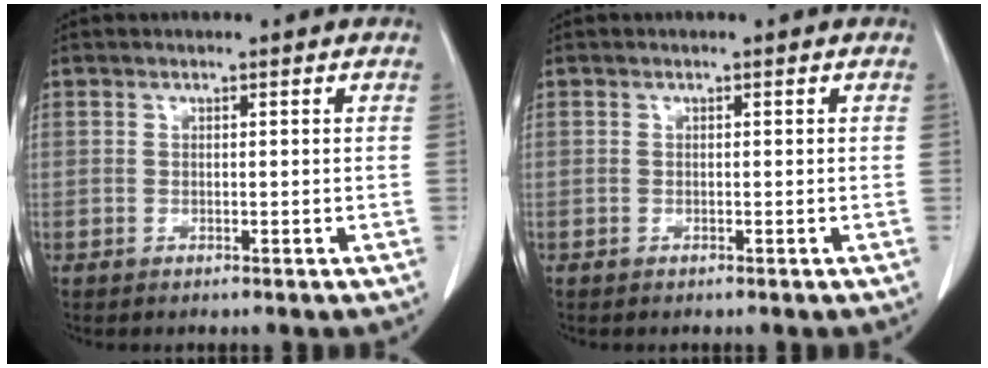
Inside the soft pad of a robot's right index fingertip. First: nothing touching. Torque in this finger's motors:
{"motor_torque": [-0.01, 0.00, 0.00, -0.03]}